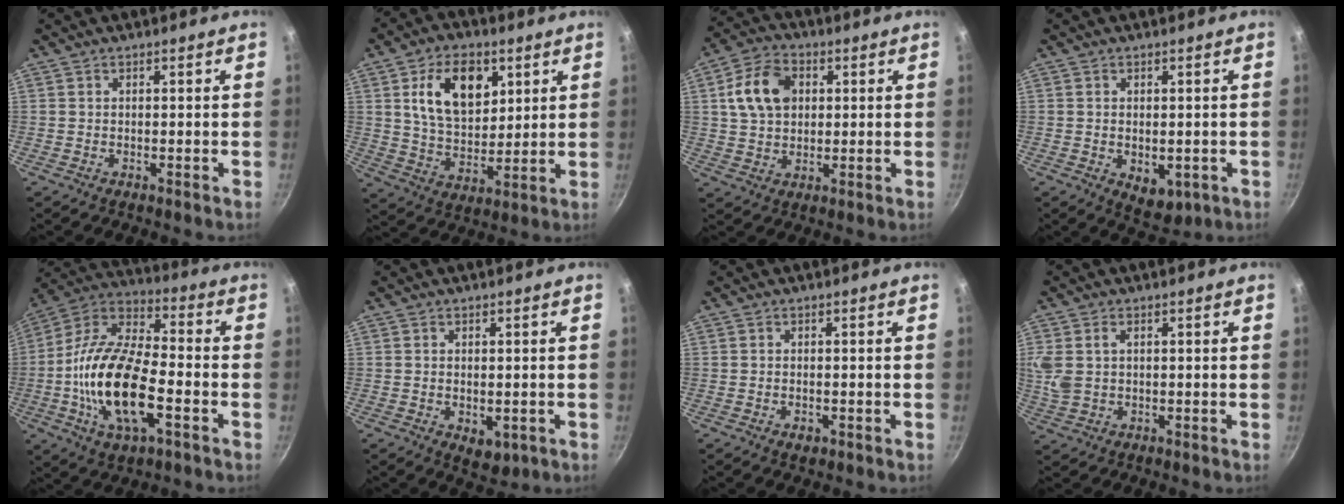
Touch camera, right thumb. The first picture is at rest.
{"total": 14.8, "force": [5.3, 9.3, 10.2], "torque": [-0.134, -0.021, 0.091]}
{"total": 11.1, "force": [2.6, 8.1, 7.1], "torque": [-0.114, 0.010, 0.037]}
{"total": 6.1, "force": [-1.3, 3.9, 4.5], "torque": [-0.051, -0.007, -0.008]}
{"total": 21.1, "force": [-5.2, 9.7, 18.1], "torque": [-0.340, 0.030, -0.113]}
{"total": 4.7, "force": [-1.0, 2.9, 3.5], "torque": [-0.044, -0.010, -0.008]}
{"total": 1.8, "force": [-0.7, 1.1, 1.2], "torque": [-0.019, 0.000, -0.011]}
{"total": 6.5, "force": [1.5, 4.5, 4.5], "torque": [-0.093, 0.002, 0.034]}